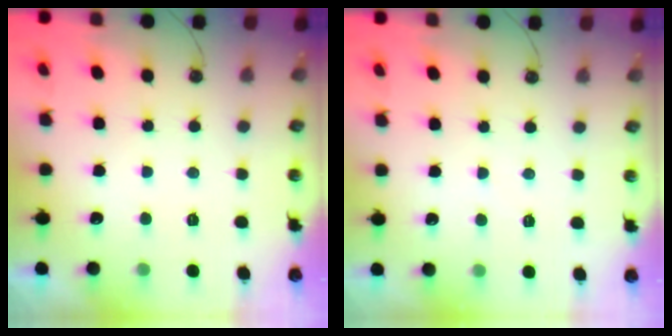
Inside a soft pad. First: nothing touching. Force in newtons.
{"total": 2.5, "press": 2.4, "slide": 0.4}